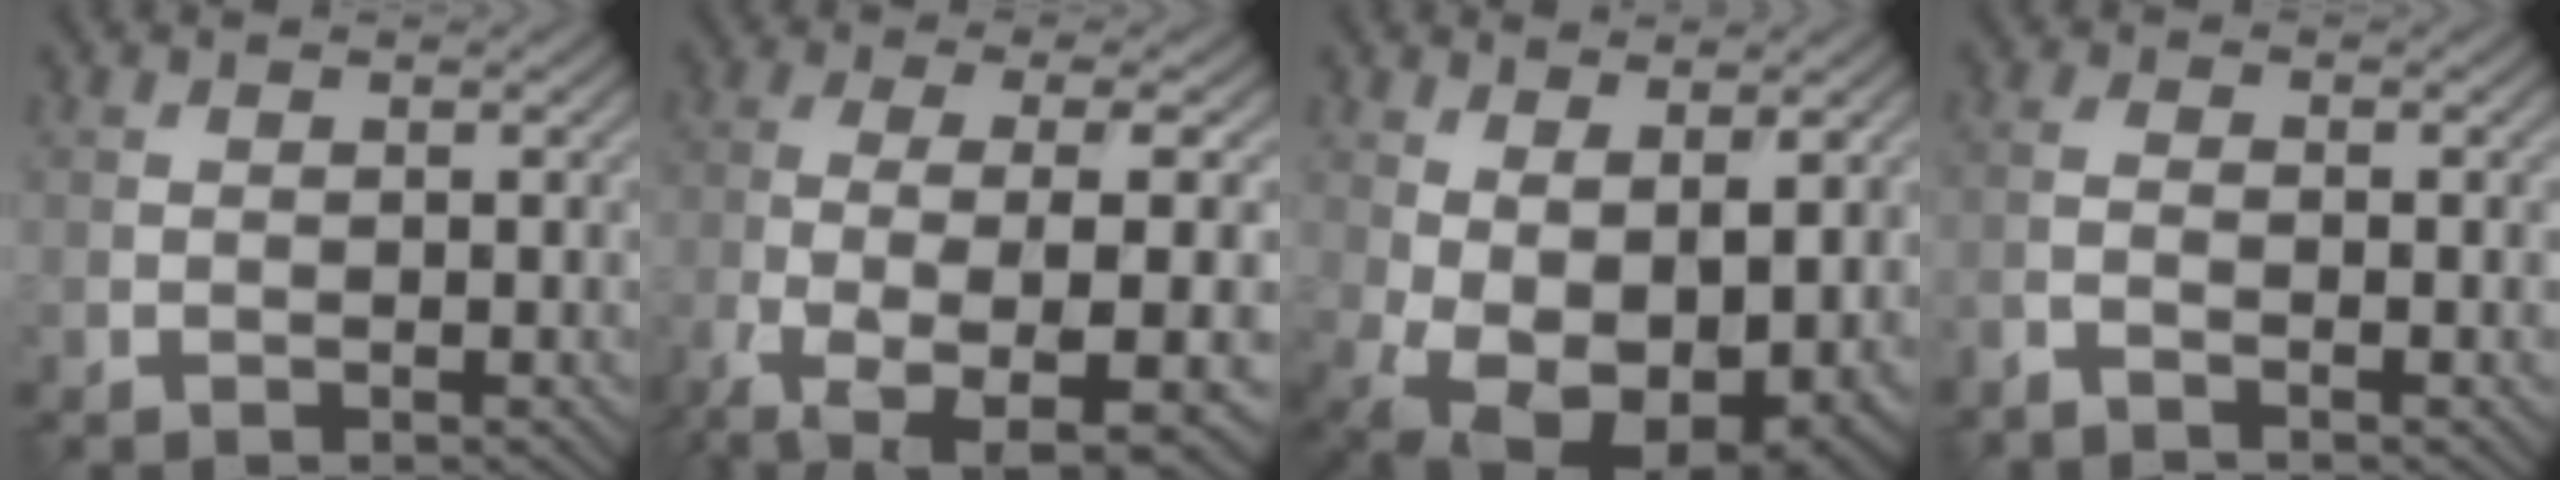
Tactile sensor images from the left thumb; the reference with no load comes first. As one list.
[{"total": 12.3, "force": [-5.7, 3.2, 10.4], "torque": [-0.188, -0.015, -0.092]}, {"total": 11.2, "force": [-0.6, 6.5, 9.1], "torque": [-0.180, -0.041, 0.024]}, {"total": 2.1, "force": [-1.6, 0.2, 1.4], "torque": [-0.032, -0.002, -0.043]}]